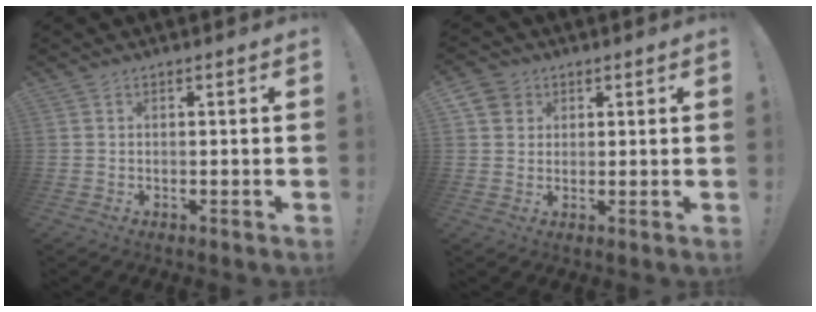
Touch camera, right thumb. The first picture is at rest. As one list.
[{"total": 5.4, "force": [2.7, 4.6, 1.1], "torque": [-0.019, -0.011, 0.052]}]